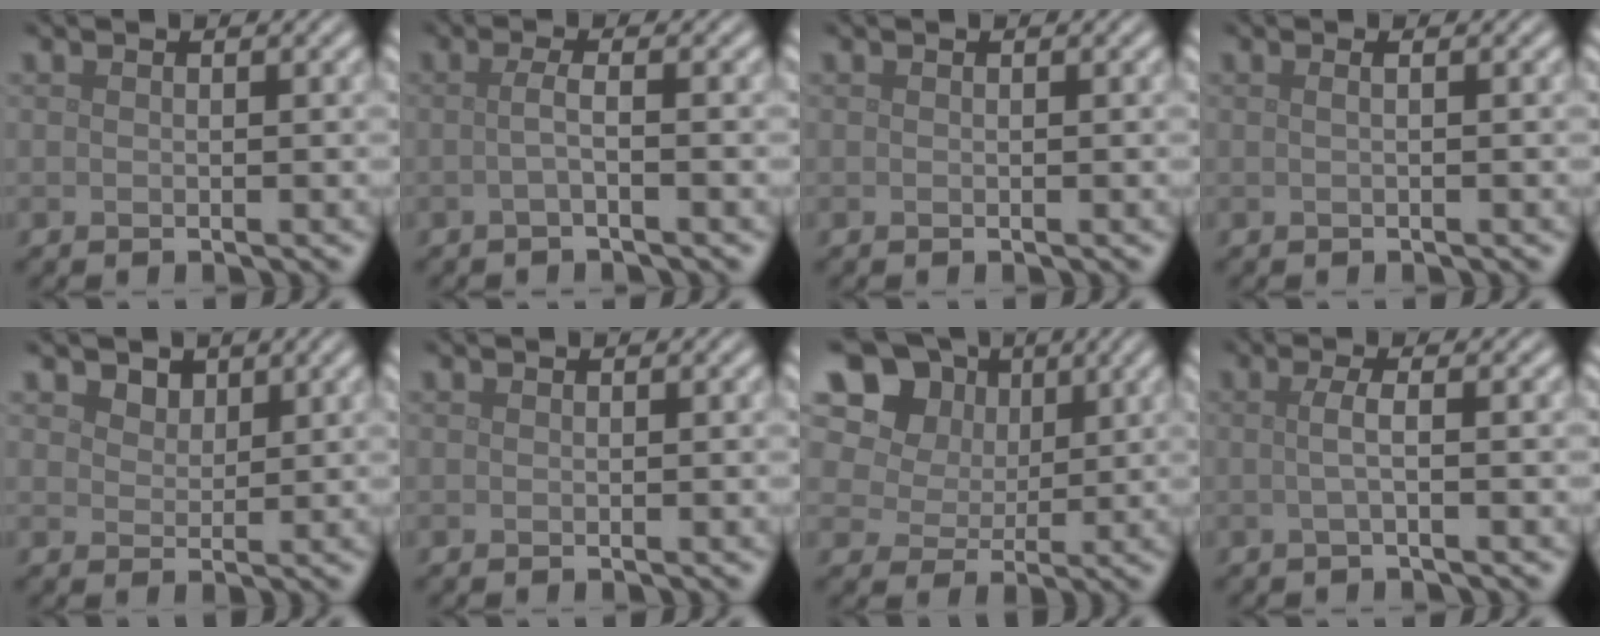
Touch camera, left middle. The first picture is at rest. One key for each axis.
{"total": 1.6, "fx": -0.2, "fy": 0.5, "fz": 1.6, "tx": -0.026, "ty": -0.001, "tz": -0.010}
{"total": 0.0}
{"total": 1.1, "fx": 0.3, "fy": 0.5, "fz": 0.9, "tx": -0.009, "ty": -0.001, "tz": -0.007}
{"total": 1.8, "fx": 1.4, "fy": 1.0, "fz": 0.5, "tx": -0.015, "ty": -0.014, "tz": 0.030}
{"total": 0.0}
{"total": 14.3, "fx": 6.5, "fy": 11.1, "fz": 6.2, "tx": -0.158, "ty": 0.035, "tz": 0.126}
{"total": 1.9, "fx": 0.0, "fy": 0.6, "fz": 1.8, "tx": -0.030, "ty": 0.002, "tz": -0.005}